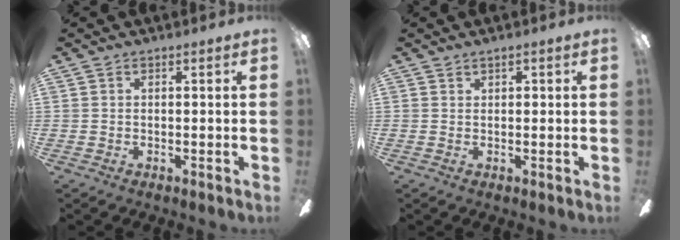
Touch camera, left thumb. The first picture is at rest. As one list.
[{"total": 1.0, "force": [0.7, 0.3, 0.6], "torque": [-0.012, 0.001, 0.012]}]